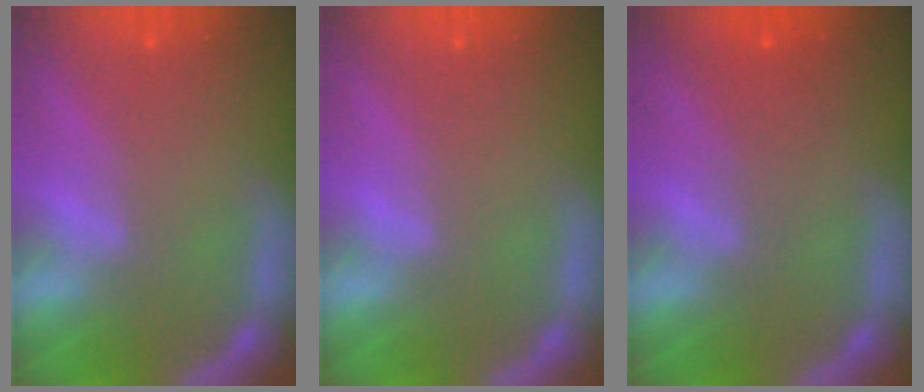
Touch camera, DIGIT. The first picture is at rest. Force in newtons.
{"total": 0.0}
{"total": 2.0}